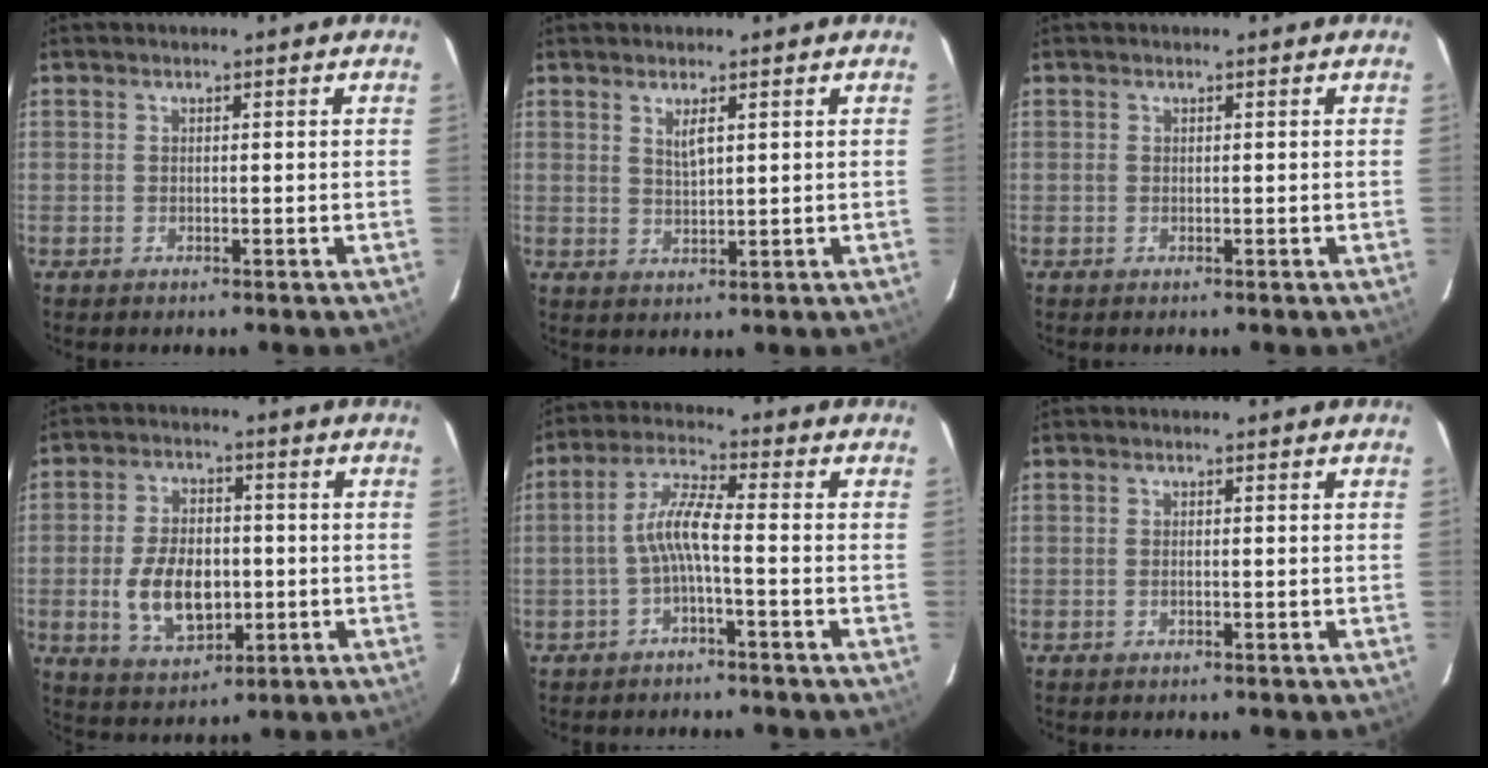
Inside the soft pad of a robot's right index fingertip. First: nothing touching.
{"total": 2.8, "force": [1.4, 0.7, 2.4], "torque": [-0.043, -0.003, 0.027]}
{"total": 0.6, "force": [-0.1, 0.6, 0.2], "torque": [-0.003, 0.000, -0.004]}
{"total": 11.7, "force": [-2.1, 6.9, 9.2], "torque": [-0.187, 0.003, -0.027]}
{"total": 5.5, "force": [-1.9, 0.4, 5.2], "torque": [-0.118, 0.014, -0.036]}
{"total": 0.6, "force": [-0.2, 0.2, 0.4], "torque": [-0.010, 0.001, -0.005]}